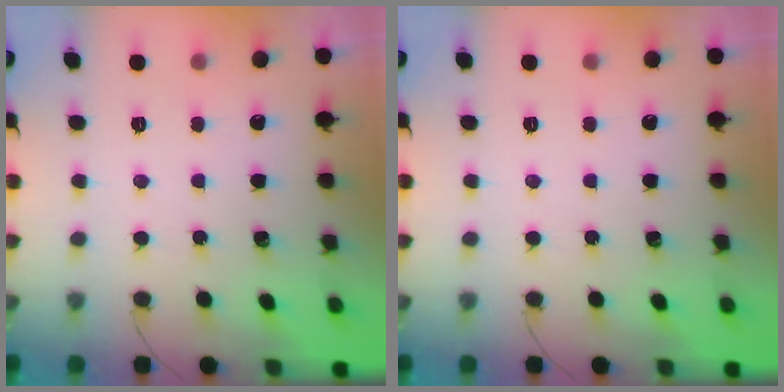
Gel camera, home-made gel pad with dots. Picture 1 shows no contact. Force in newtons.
{"total": 0.0}